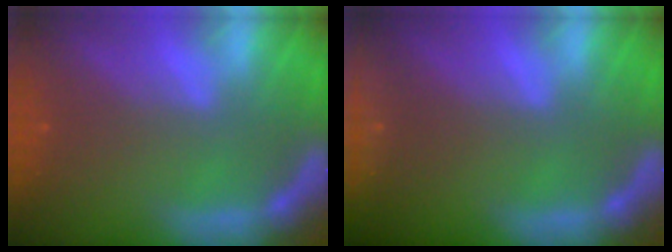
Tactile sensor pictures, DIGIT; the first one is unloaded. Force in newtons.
{"total": 9.5}